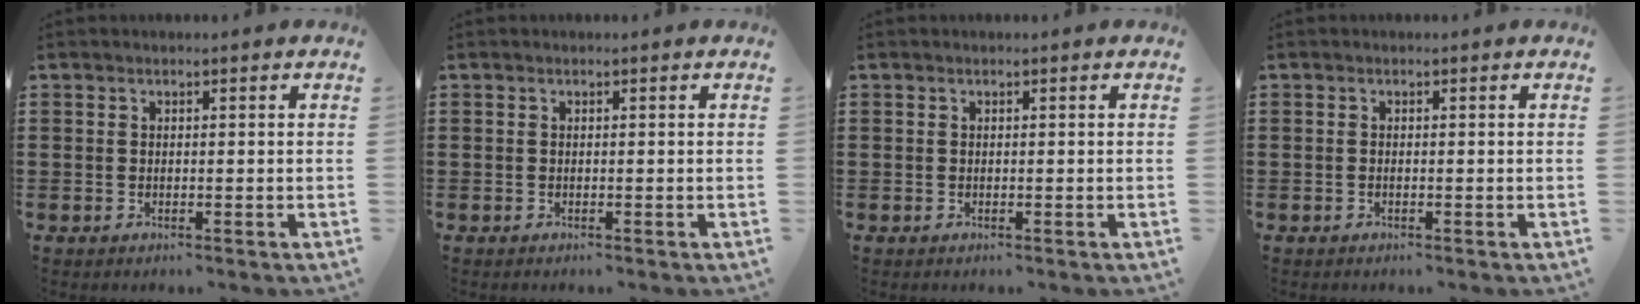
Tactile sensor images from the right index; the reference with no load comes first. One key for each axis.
{"total": 0.0}
{"total": 0.0}
{"total": 0.0}